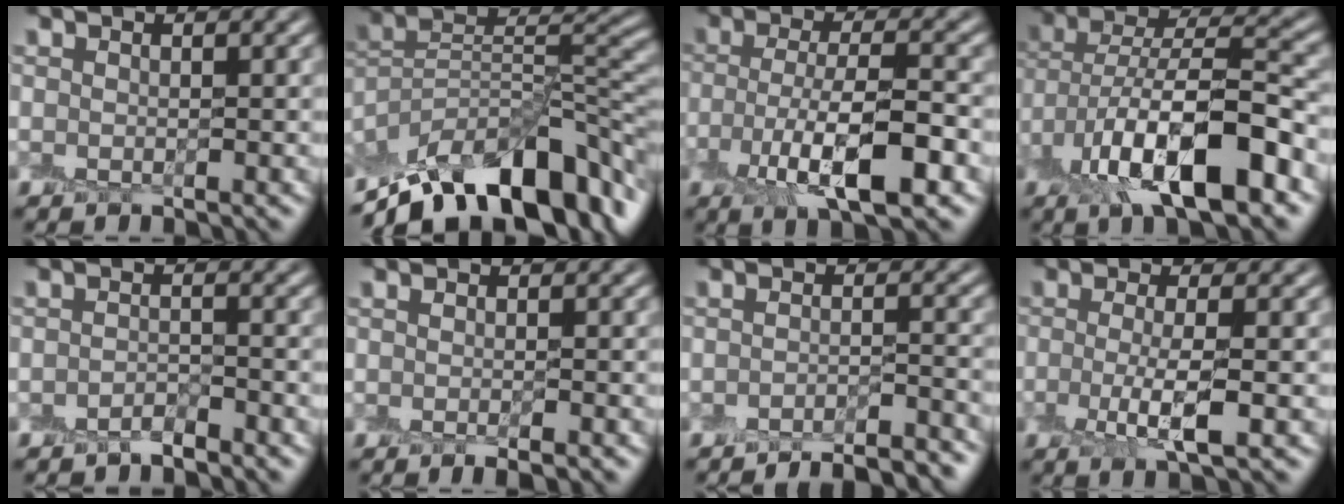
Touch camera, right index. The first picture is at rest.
{"total": 13.1, "force": [-9.0, 4.6, 8.3], "torque": [-0.136, 0.028, -0.163]}
{"total": 7.3, "force": [-2.4, 2.4, 6.5], "torque": [-0.119, -0.002, -0.041]}
{"total": 10.7, "force": [-3.9, 4.5, 8.9], "torque": [-0.157, 0.003, -0.070]}
{"total": 1.1, "force": [-1.0, 0.1, 0.5], "torque": [-0.009, 0.004, -0.021]}
{"total": 1.4, "force": [-0.3, 0.0, 1.3], "torque": [-0.017, -0.005, -0.004]}
{"total": 5.6, "force": [-4.9, 1.0, 2.6], "torque": [-0.028, 0.000, -0.063]}
{"total": 3.5, "force": [-0.6, 0.7, 3.4], "torque": [-0.070, -0.010, -0.013]}